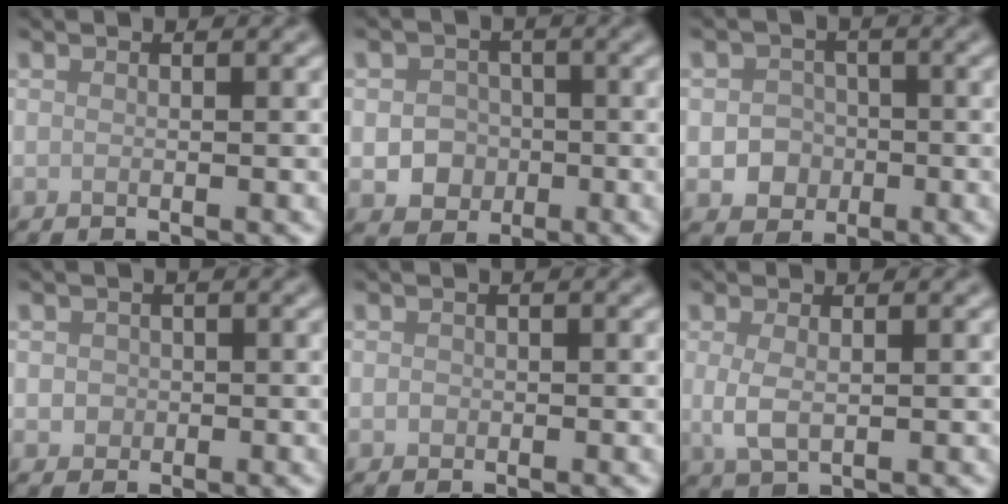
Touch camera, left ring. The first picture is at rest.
{"total": 3.5, "force": [-0.8, 3.1, 1.4], "torque": [-0.003, 0.001, -0.024]}
{"total": 3.2, "force": [-0.8, 2.9, 1.2], "torque": [0.001, -0.001, -0.024]}
{"total": 1.3, "force": [0.0, 1.2, 0.4], "torque": [0.002, -0.005, 0.000]}
{"total": 0.7, "force": [-0.1, 0.7, 0.2], "torque": [0.001, -0.004, -0.004]}
{"total": 2.5, "force": [0.1, 1.2, 2.2], "torque": [-0.052, -0.004, 0.004]}